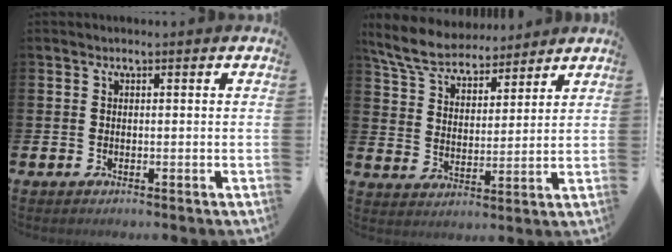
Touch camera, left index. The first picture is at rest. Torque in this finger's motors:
{"motor_torque": [1.05, -1.09, 0.61, 0.17]}